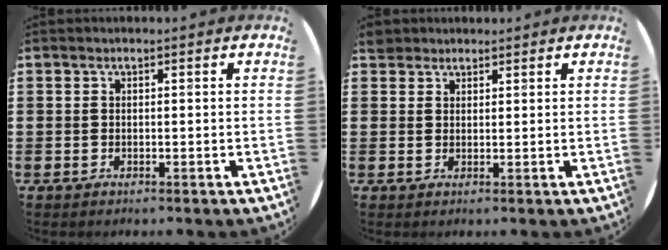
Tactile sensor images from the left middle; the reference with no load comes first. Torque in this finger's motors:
{"motor_torque": [0.30, -0.29, 0.00, -0.01]}